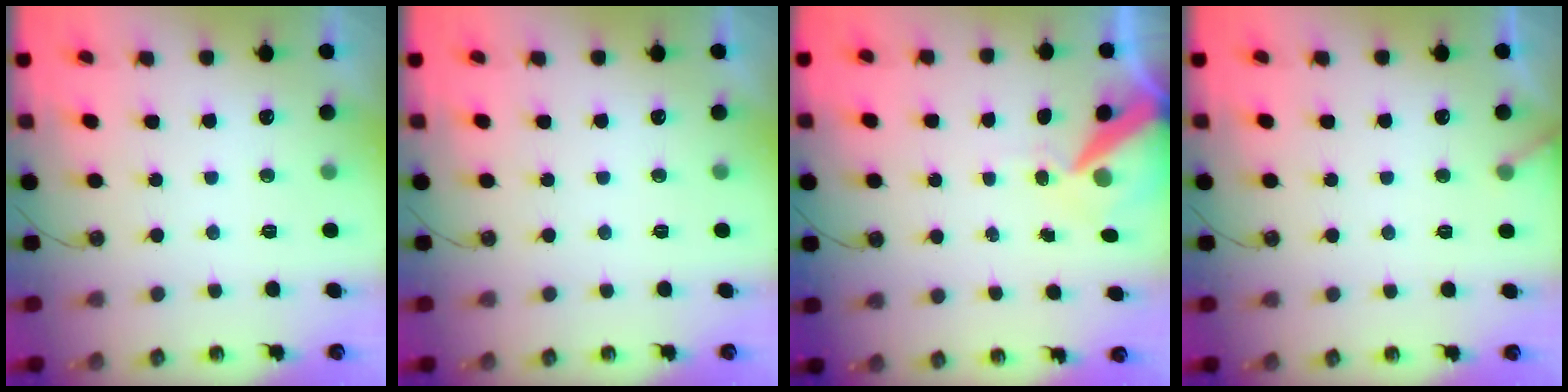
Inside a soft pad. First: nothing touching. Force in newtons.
{"total": 0.0}
{"total": 10.0, "press": 9.9, "slide": 1.4}
{"total": 4.0, "press": 4.0, "slide": 0.3}